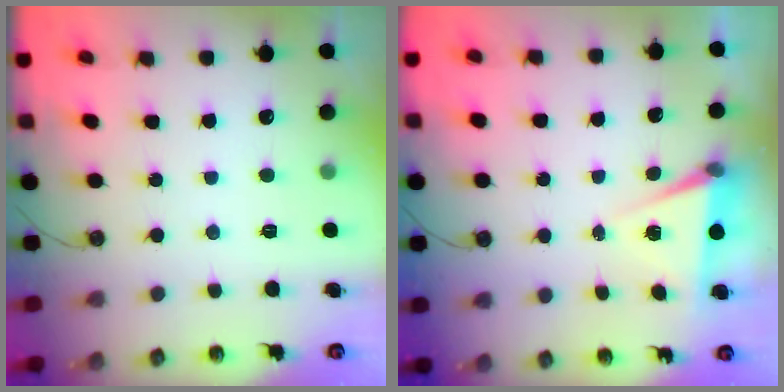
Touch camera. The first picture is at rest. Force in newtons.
{"total": 6.0, "press": 4.0, "slide": 4.5}